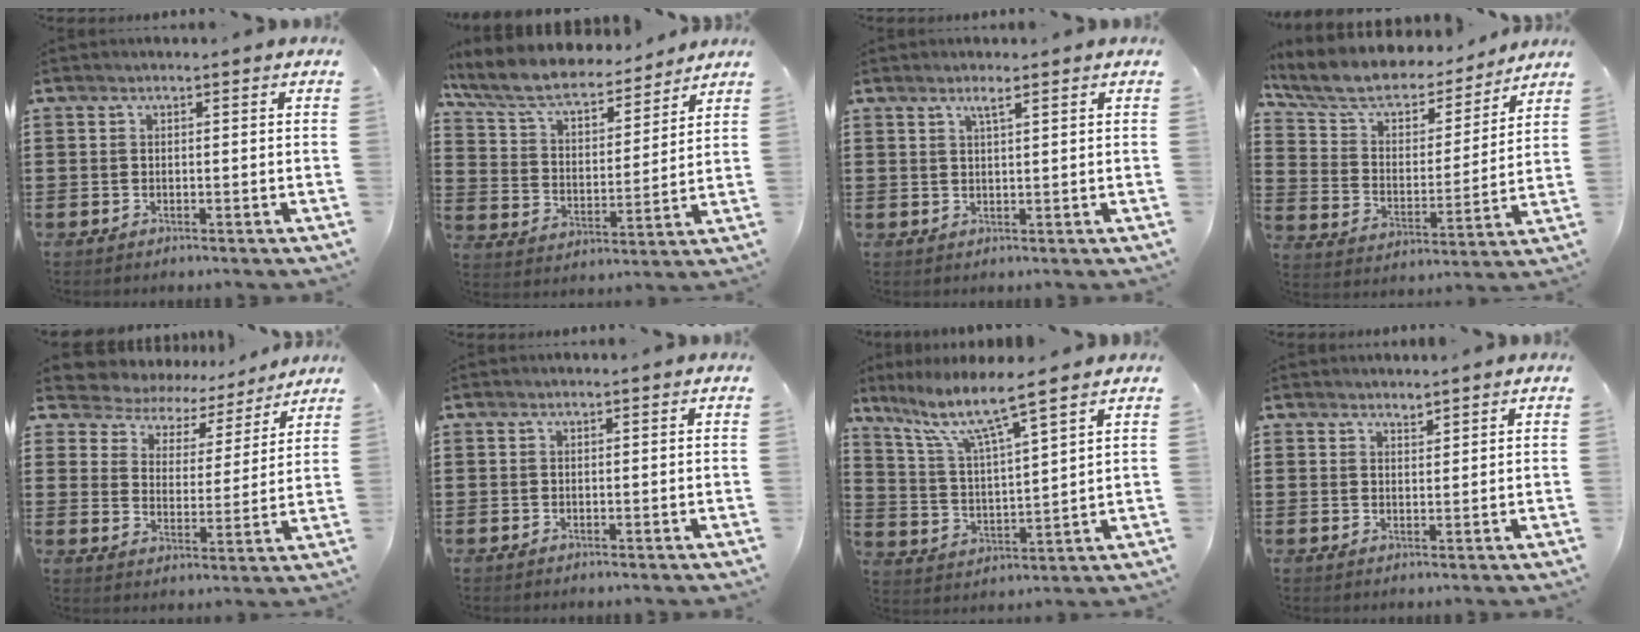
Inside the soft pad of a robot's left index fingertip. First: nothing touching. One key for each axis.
{"total": 8.0, "fx": 7.1, "fy": 1.9, "fz": 3.1, "tx": -0.092, "ty": -0.041, "tz": 0.122}
{"total": 1.7, "fx": 1.1, "fy": 0.0, "fz": 1.3, "tx": -0.027, "ty": 0.001, "tz": 0.018}
{"total": 7.3, "fx": 6.0, "fy": 3.1, "fz": 2.7, "tx": -0.084, "ty": -0.036, "tz": 0.102}
{"total": 5.2, "fx": 5.0, "fy": 1.7, "fz": 0.2, "tx": -0.038, "ty": -0.034, "tz": 0.083}
{"total": 0.0}
{"total": 8.0, "fx": 6.2, "fy": 0.6, "fz": 5.0, "tx": -0.123, "ty": -0.035, "tz": 0.100}
{"total": 1.5, "fx": 1.5, "fy": 0.2, "fz": -0.1, "tx": -0.002, "ty": 0.000, "tz": 0.029}